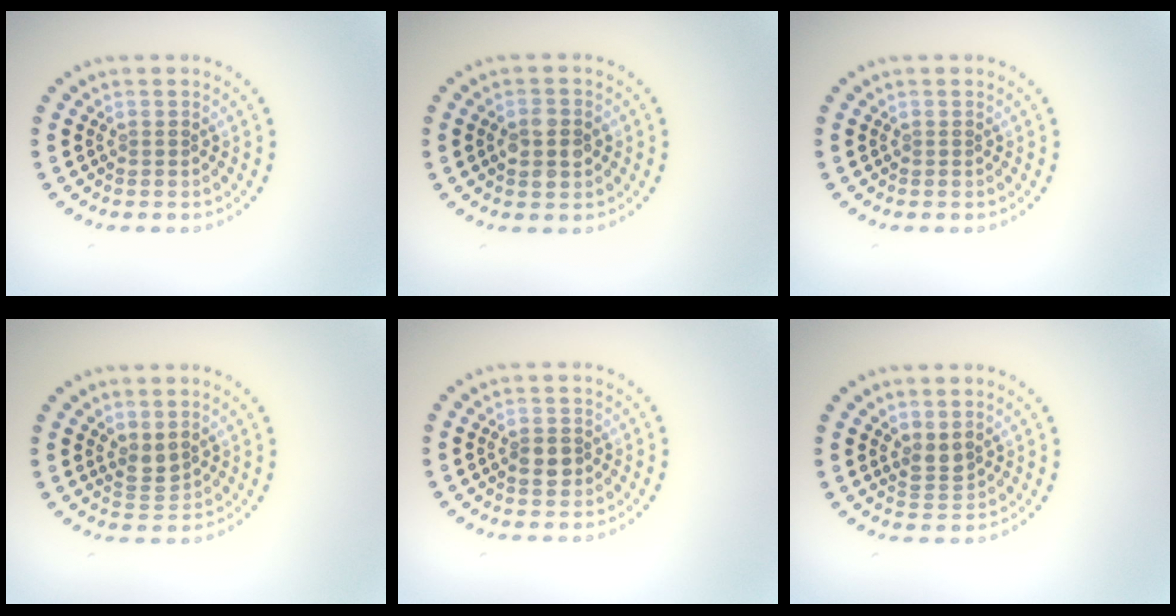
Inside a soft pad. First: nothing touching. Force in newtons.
{"total": 3.1, "press": 3.1, "slide": 0.1}
{"total": 0.0}
{"total": 1.7, "press": 1.5, "slide": 0.7}
{"total": 1.7, "press": 1.7, "slide": 0.5}
{"total": 1.7, "press": 1.4, "slide": 1.0}